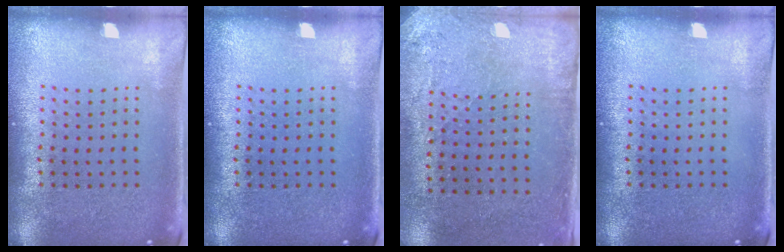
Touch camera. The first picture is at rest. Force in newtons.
{"total": 0.0}
{"total": 2.9, "press": 2.3, "slide": 1.6}
{"total": 0.0}